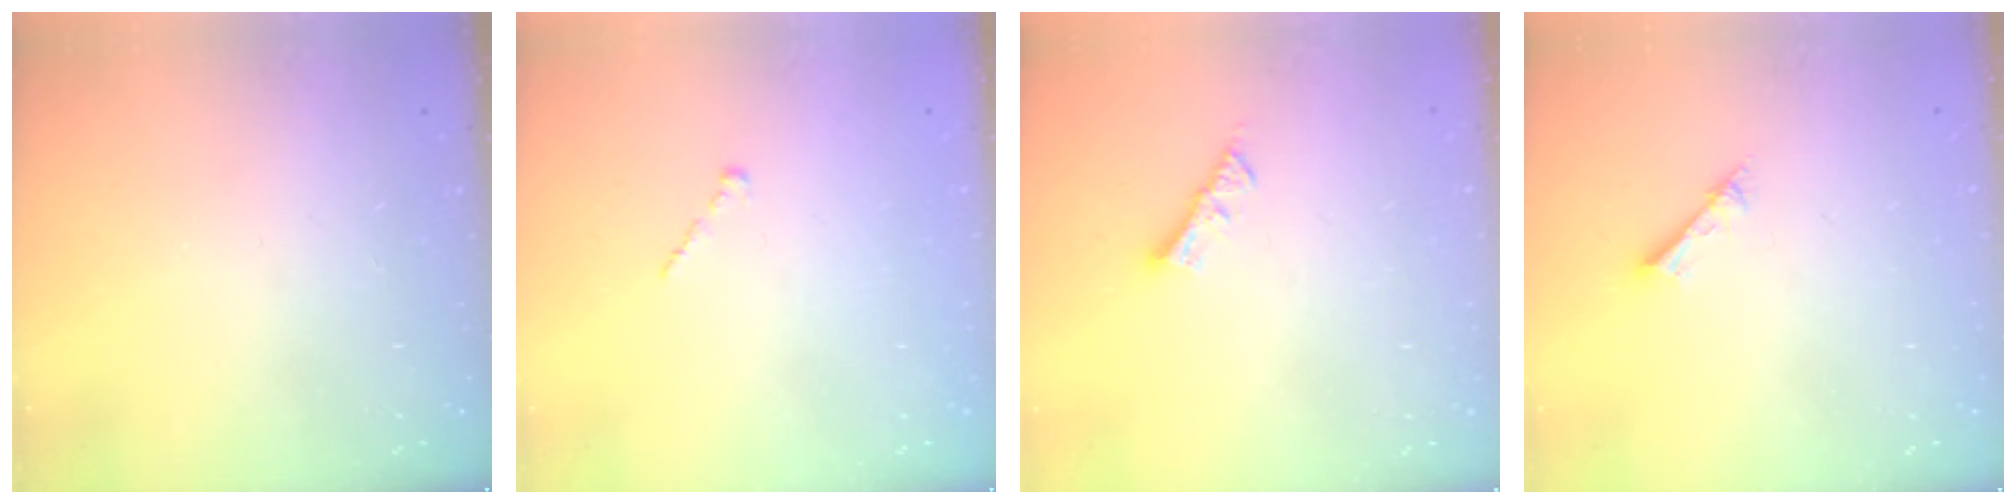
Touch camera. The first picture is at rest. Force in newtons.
{"total": 1.0, "press": 0.8, "slide": 0.5}
{"total": 5.5, "press": 5.4, "slide": 0.4}
{"total": 1.6, "press": 1.6, "slide": 0.2}